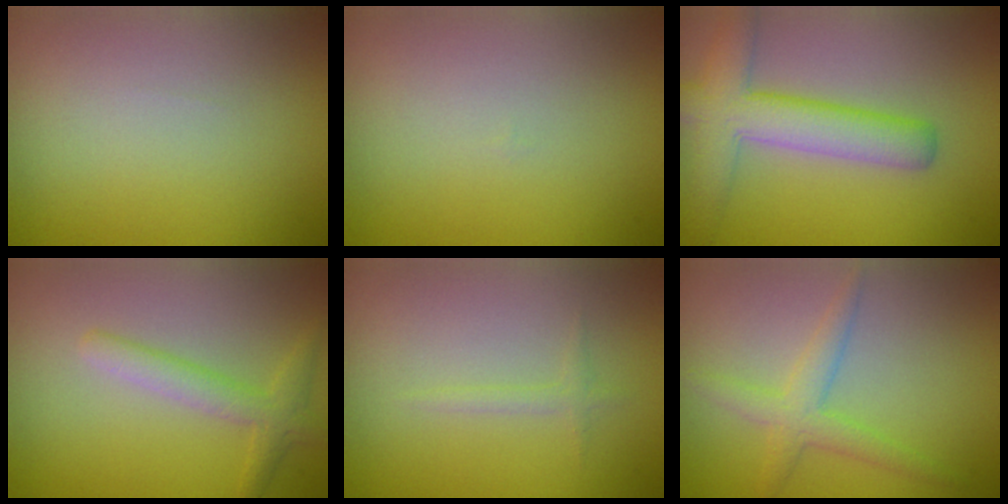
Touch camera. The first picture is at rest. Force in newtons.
{"total": 0.0}
{"total": 5.9, "press": 5.9, "slide": 0.3}
{"total": 2.5, "press": 2.5, "slide": 0.1}
{"total": 0.8, "press": 0.8, "slide": 0.0}
{"total": 2.7, "press": 2.7, "slide": 0.0}